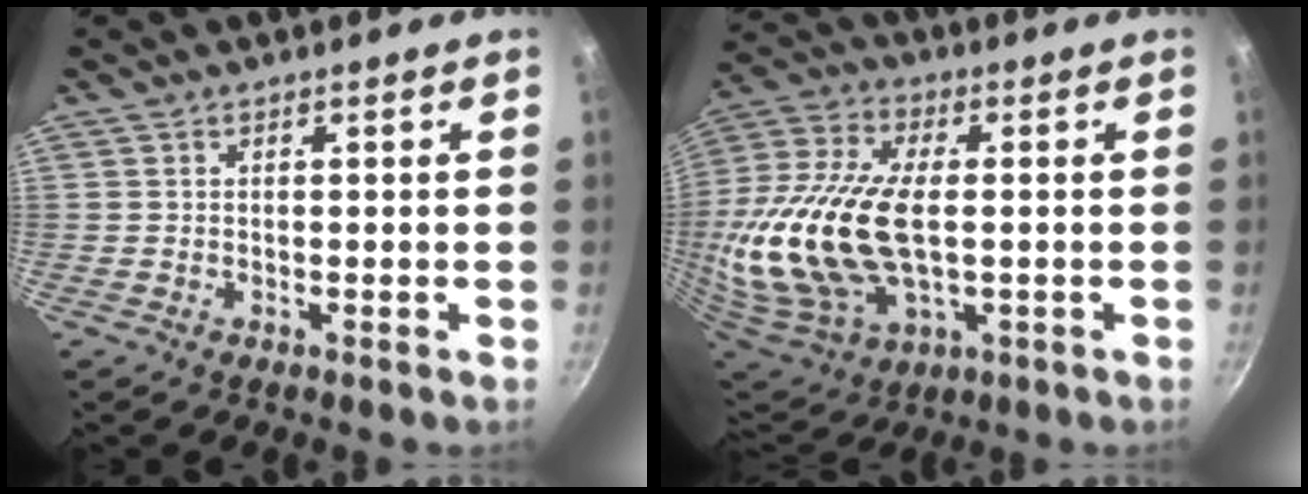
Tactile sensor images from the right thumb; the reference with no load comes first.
{"total": 25.3, "force": [-0.9, 14.3, 20.9], "torque": [-0.444, 0.002, -0.009]}